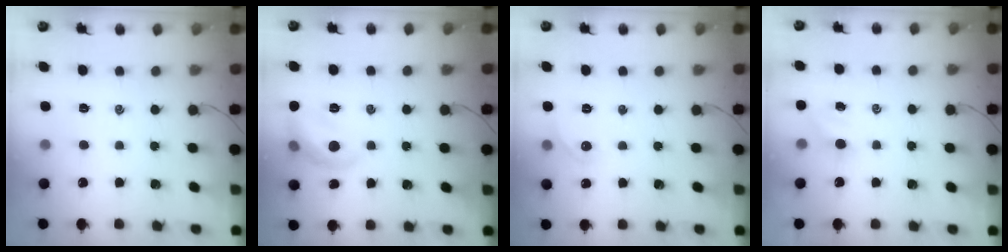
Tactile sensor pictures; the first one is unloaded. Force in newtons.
{"total": 10.1, "press": 10.1, "slide": 1.0}
{"total": 5.2, "press": 5.0, "slide": 1.2}
{"total": 2.2, "press": 2.1, "slide": 0.8}